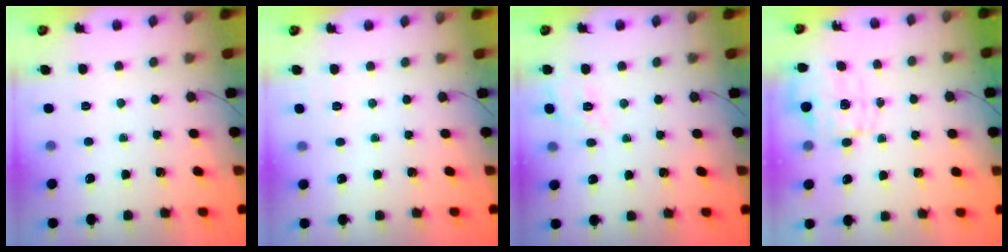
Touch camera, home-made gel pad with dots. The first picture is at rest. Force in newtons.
{"total": 6.1, "press": 5.8, "slide": 1.8}
{"total": 2.8, "press": 2.2, "slide": 1.7}
{"total": 2.9, "press": 2.7, "slide": 0.9}